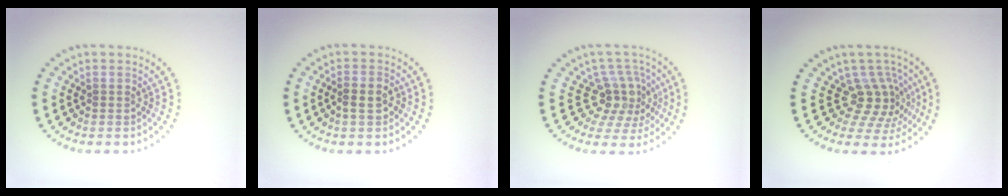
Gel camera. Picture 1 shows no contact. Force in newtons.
{"total": 1.6, "press": 1.5, "slide": 0.5}
{"total": 3.9, "press": 2.7, "slide": 2.7}
{"total": 3.9, "press": 2.7, "slide": 2.8}